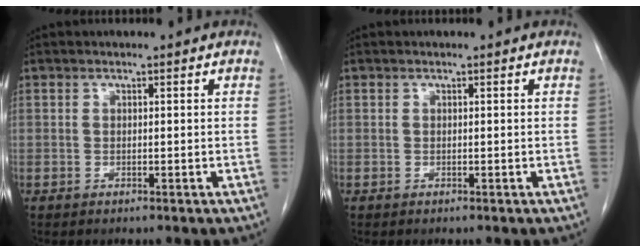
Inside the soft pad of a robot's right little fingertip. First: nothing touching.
{"total": 0.0}